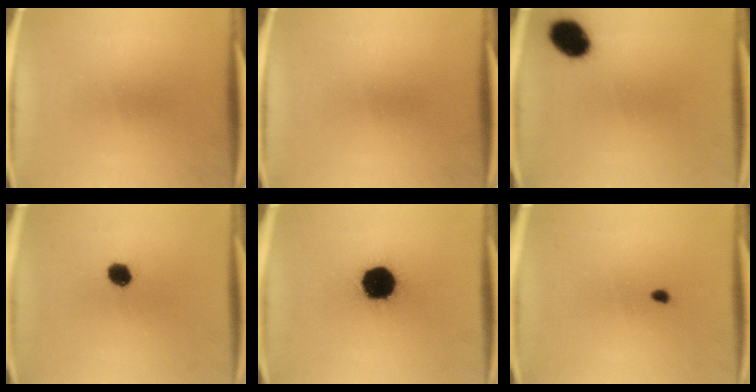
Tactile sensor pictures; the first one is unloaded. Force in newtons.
{"total": 0.0}
{"total": 8.7}
{"total": 4.3}
{"total": 17.3}
{"total": 0.7}